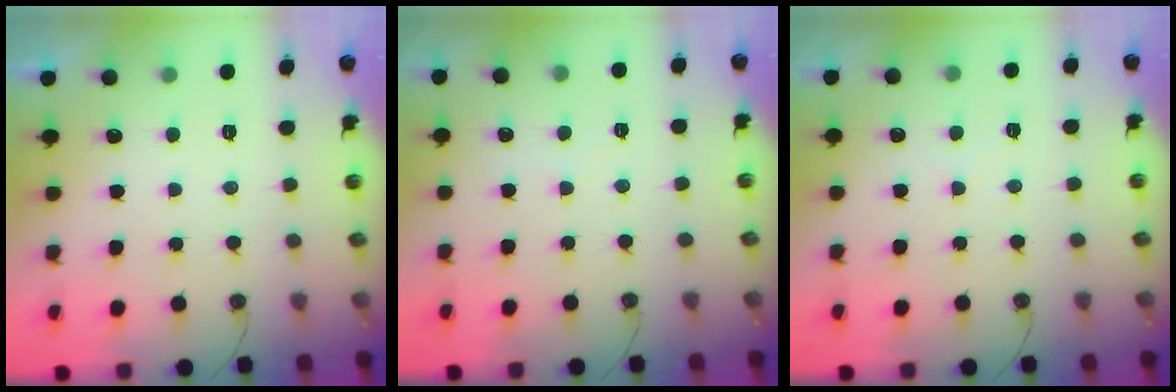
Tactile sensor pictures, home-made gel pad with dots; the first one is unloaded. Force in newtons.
{"total": 2.1, "press": 2.0, "slide": 0.4}
{"total": 3.6, "press": 3.5, "slide": 0.6}